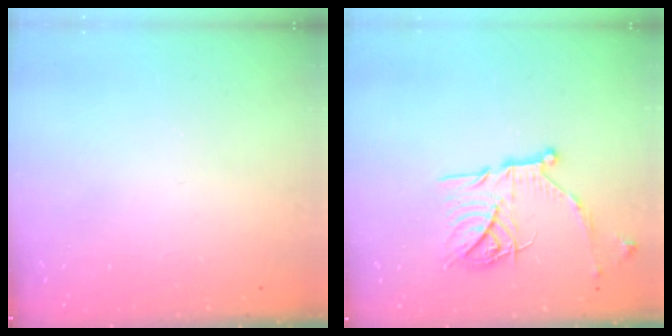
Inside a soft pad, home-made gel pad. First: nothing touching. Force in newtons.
{"total": 18.0, "press": 18.0, "slide": 1.5}